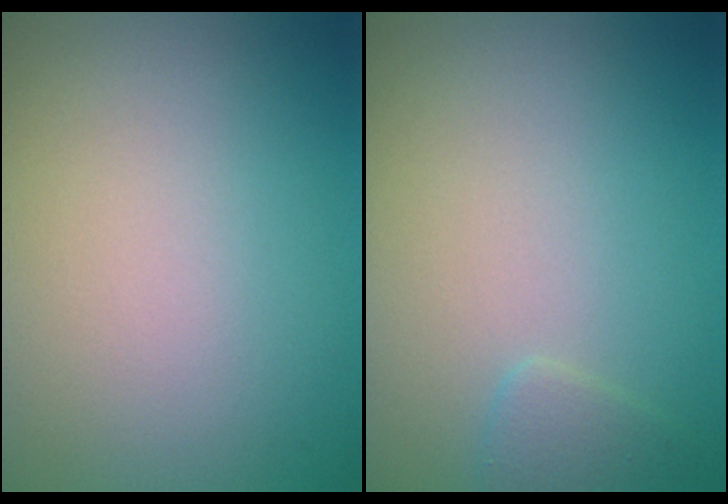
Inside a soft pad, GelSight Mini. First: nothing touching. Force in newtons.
{"total": 1.1, "press": 1.1, "slide": 0.1}